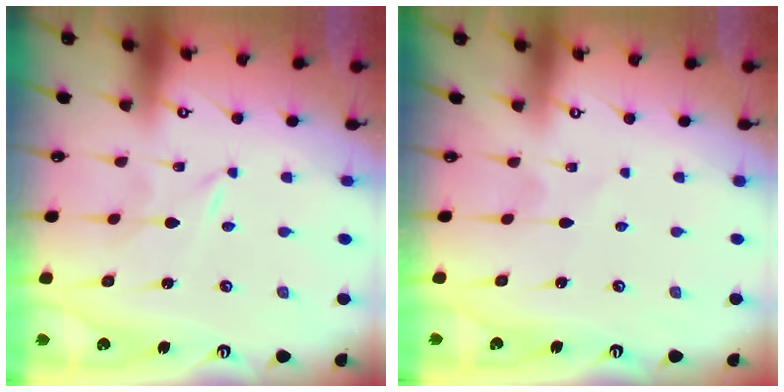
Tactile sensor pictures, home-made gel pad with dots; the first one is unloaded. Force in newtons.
{"total": 2.3, "press": 2.2, "slide": 0.3}